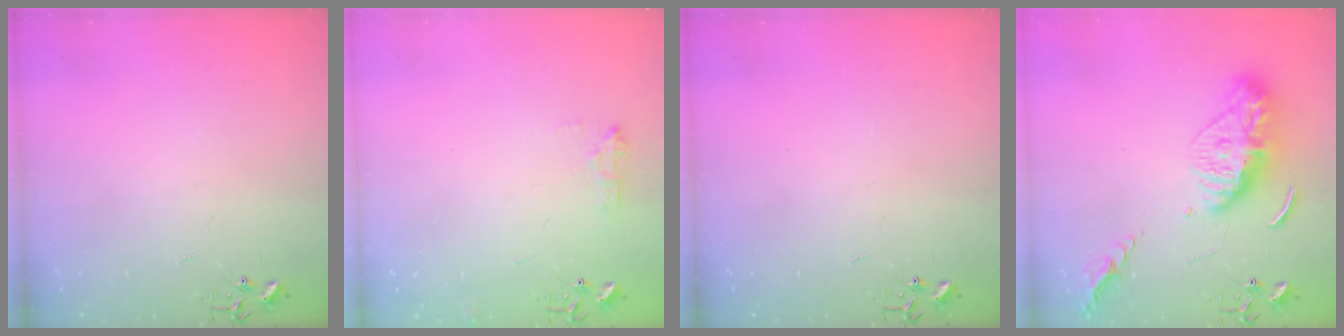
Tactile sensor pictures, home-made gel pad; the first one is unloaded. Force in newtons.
{"total": 7.4, "press": 7.4, "slide": 0.5}
{"total": 0.0}
{"total": 13.5, "press": 13.5, "slide": 1.2}